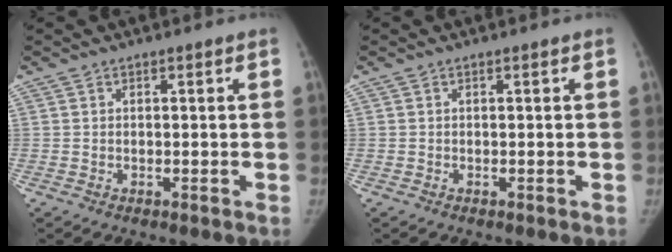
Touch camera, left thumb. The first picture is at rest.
{"total": 0.0}